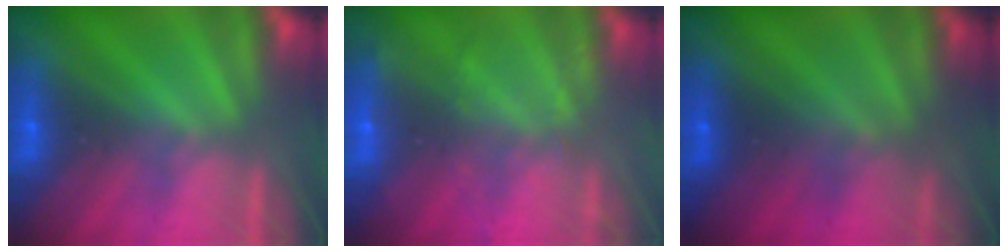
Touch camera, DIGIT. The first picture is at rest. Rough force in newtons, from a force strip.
{"total": 2.3}
{"total": 1.8}